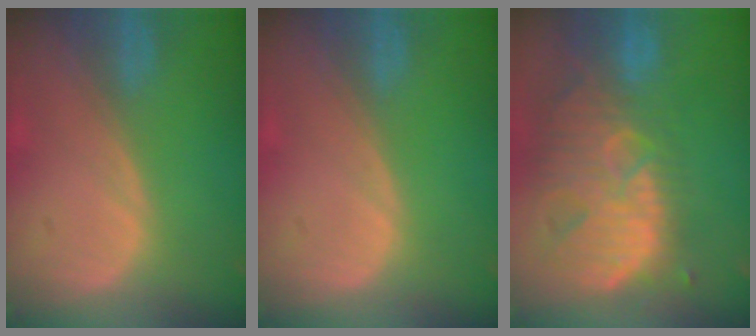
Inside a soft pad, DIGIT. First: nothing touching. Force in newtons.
{"total": 0.0}
{"total": 13.7, "press": 11.6, "slide": 7.3}